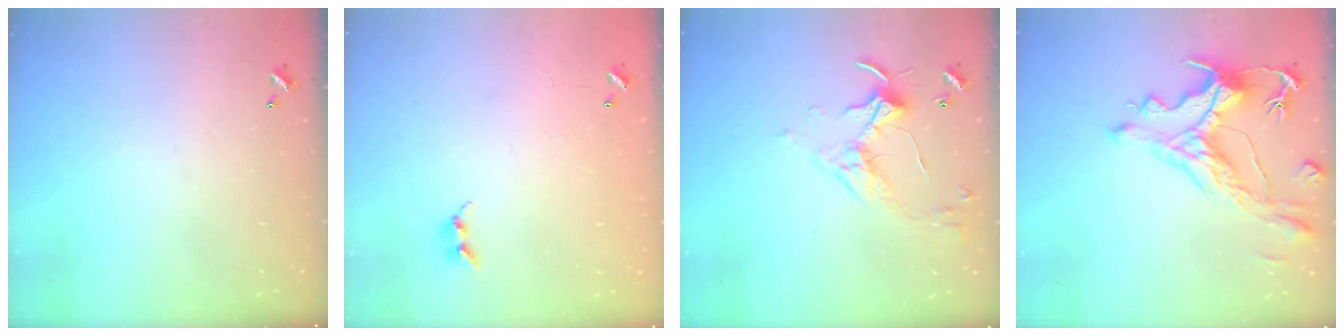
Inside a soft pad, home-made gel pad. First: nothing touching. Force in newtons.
{"total": 5.9, "press": 5.9, "slide": 0.4}
{"total": 3.3, "press": 3.2, "slide": 0.7}
{"total": 4.1, "press": 3.7, "slide": 1.7}